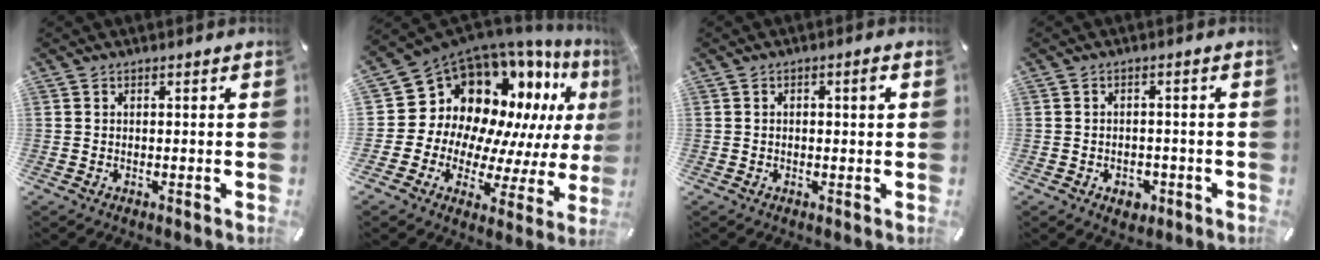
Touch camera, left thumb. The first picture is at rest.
{"total": 14.9, "force": [8.5, 11.3, 4.9], "torque": [-0.074, -0.110, 0.167]}
{"total": 2.0, "force": [0.3, 0.6, 1.9], "torque": [-0.028, 0.002, 0.000]}
{"total": 3.5, "force": [-1.6, 2.6, 1.7], "torque": [-0.020, 0.003, -0.030]}